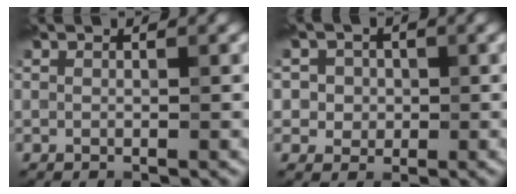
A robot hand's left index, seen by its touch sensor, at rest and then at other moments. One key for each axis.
{"total": 3.8, "fx": 0.9, "fy": 3.5, "fz": 1.3, "tx": -0.013, "ty": 0.010, "tz": 0.008}